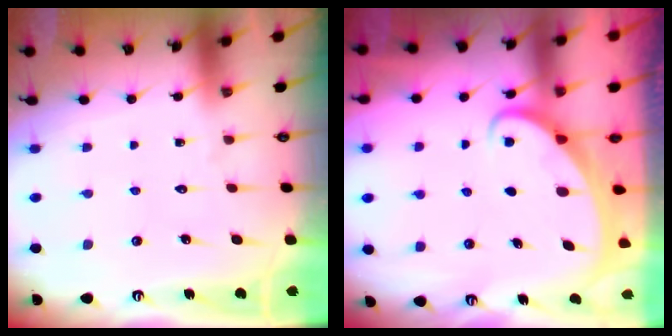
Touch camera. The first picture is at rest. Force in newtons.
{"total": 1.9, "press": 1.9, "slide": 0.2}